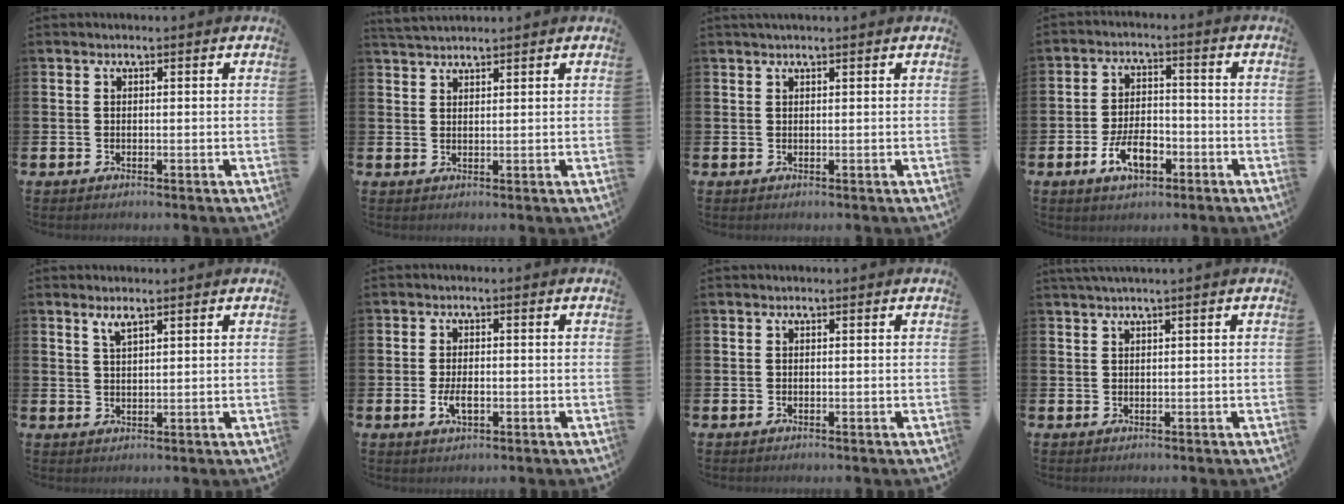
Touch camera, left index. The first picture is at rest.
{"total": 2.7, "force": [2.6, 0.4, 0.4], "torque": [-0.010, -0.007, 0.048]}
{"total": 0.8, "force": [0.7, -0.1, 0.3], "torque": [-0.001, -0.001, 0.013]}
{"total": 5.9, "force": [-2.6, 3.1, 4.2], "torque": [-0.063, 0.006, -0.051]}
{"total": 2.2, "force": [1.8, 0.5, 1.1], "torque": [-0.015, -0.002, 0.030]}
{"total": 2.7, "force": [-0.5, 1.4, 2.3], "torque": [-0.040, 0.000, -0.010]}
{"total": 0.0}
{"total": 1.3, "force": [1.0, -0.3, 0.8], "torque": [-0.019, 0.001, 0.018]}